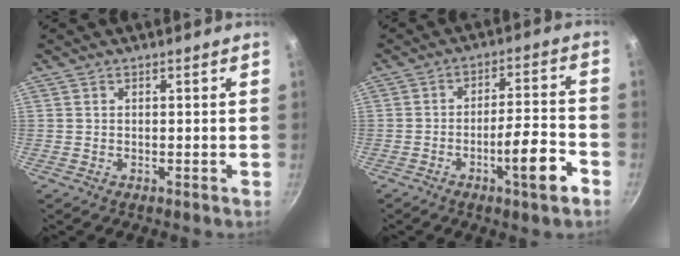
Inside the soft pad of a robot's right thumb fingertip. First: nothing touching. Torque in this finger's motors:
{"motor_torque": [2.05, -0.12, 1.53, -1.24, 0.59]}